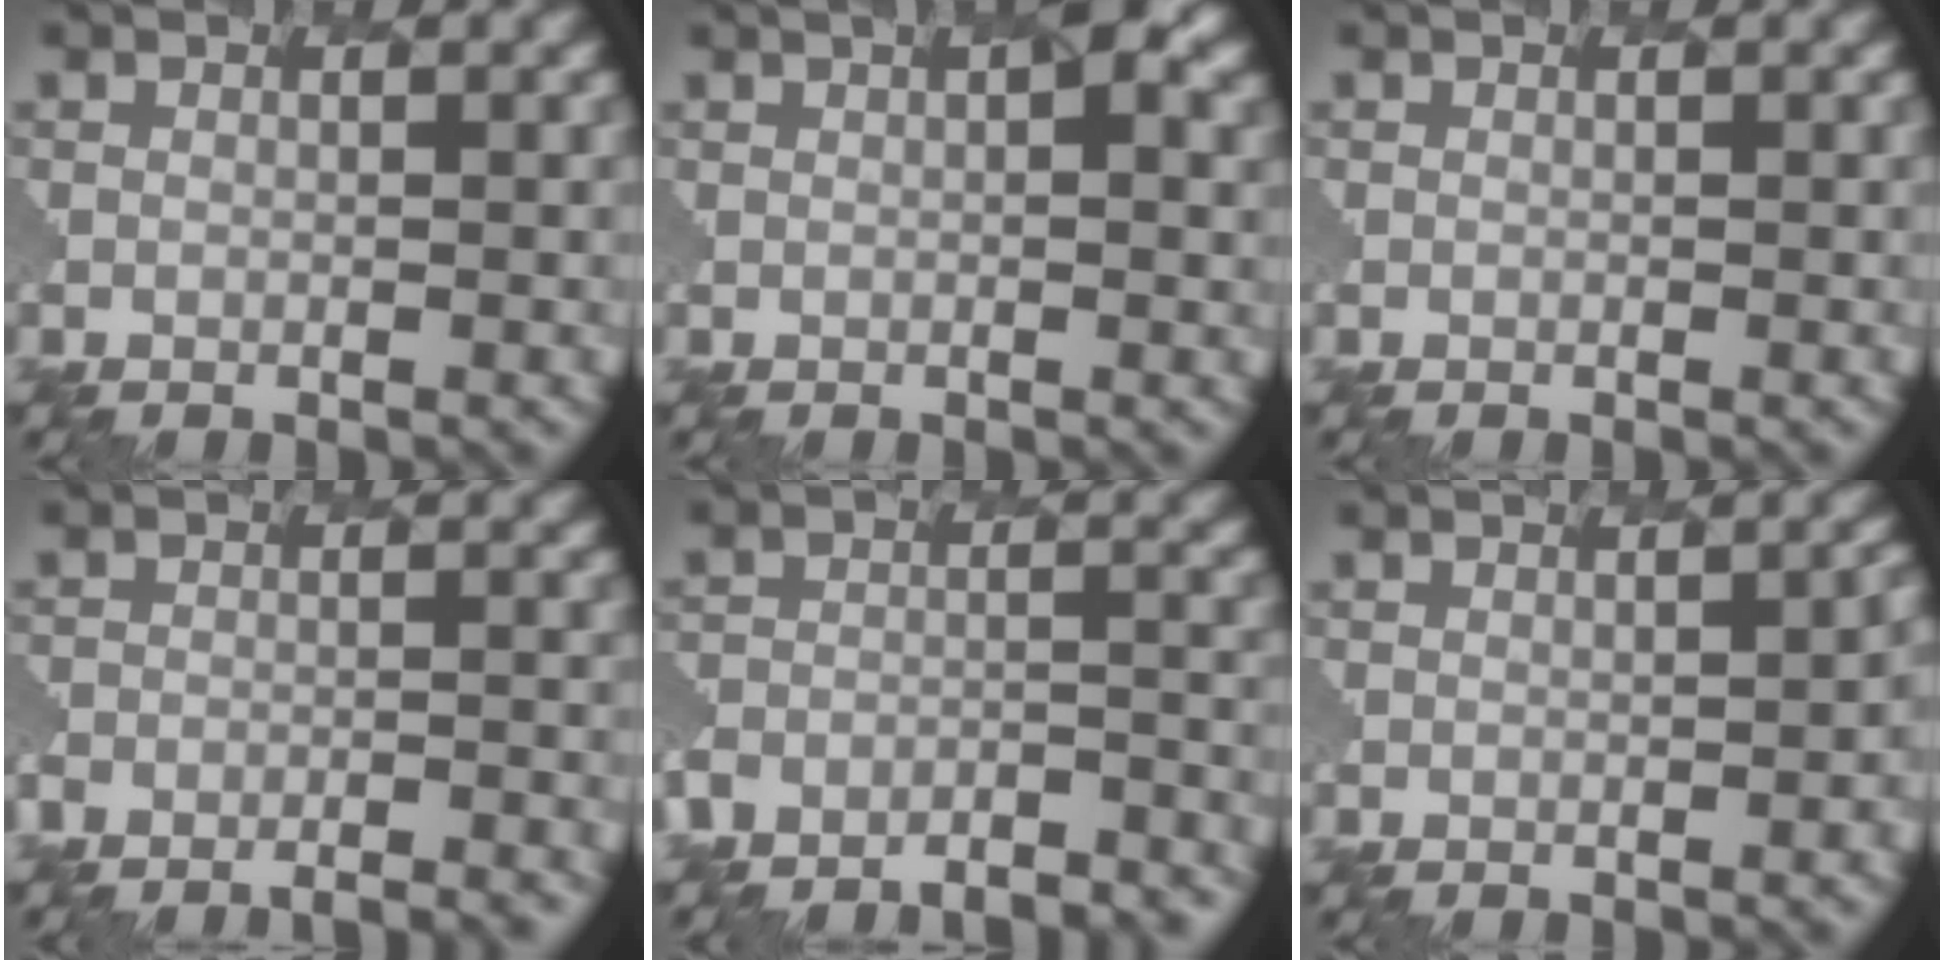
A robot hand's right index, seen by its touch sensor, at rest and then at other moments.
{"total": 2.7, "force": [0.9, 0.5, 2.5], "torque": [-0.037, 0.017, 0.010]}
{"total": 0.0}
{"total": 8.0, "force": [-7.8, 1.7, 1.1], "torque": [-0.004, 0.008, -0.091]}
{"total": 13.1, "force": [-12.6, 3.5, 1.2], "torque": [-0.009, 0.010, -0.150]}
{"total": 3.2, "force": [-0.9, 1.3, 2.8], "torque": [-0.035, -0.004, 0.000]}